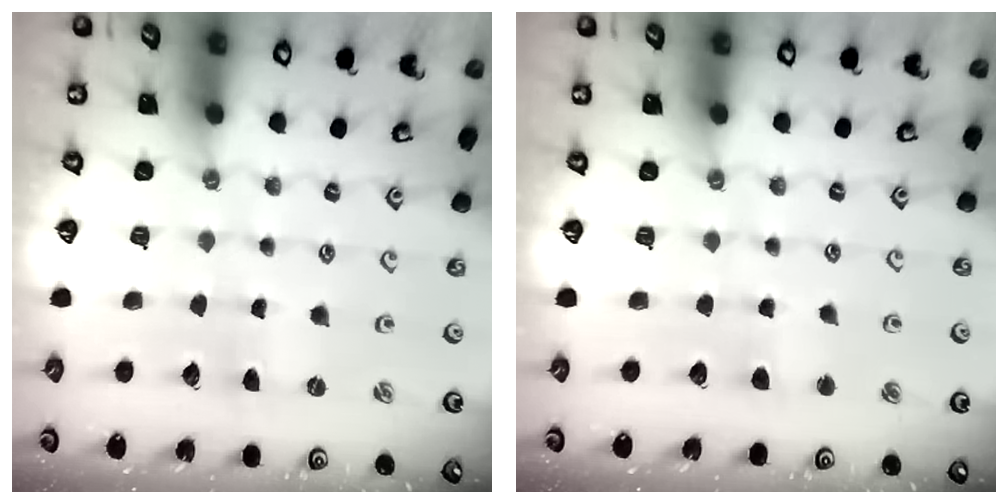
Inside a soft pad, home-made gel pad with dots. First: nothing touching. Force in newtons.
{"total": 2.4, "press": 2.4, "slide": 0.5}